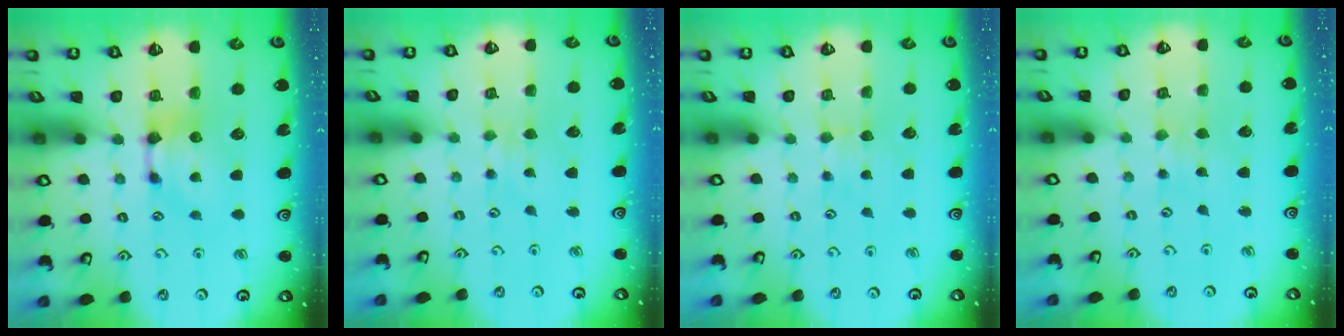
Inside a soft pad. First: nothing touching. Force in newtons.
{"total": 2.8, "press": 2.7, "slide": 0.4}
{"total": 2.2, "press": 2.2, "slide": 0.4}
{"total": 2.9, "press": 2.9, "slide": 0.0}